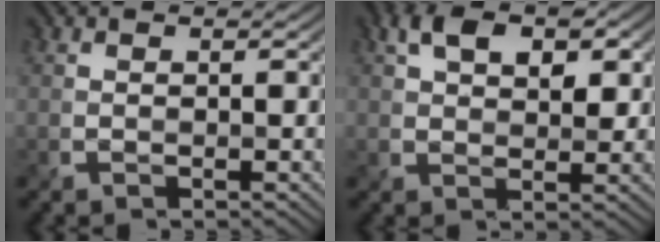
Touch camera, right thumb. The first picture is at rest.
{"total": 5.8, "force": [2.3, 3.5, 4.1], "torque": [-0.071, 0.002, 0.033]}